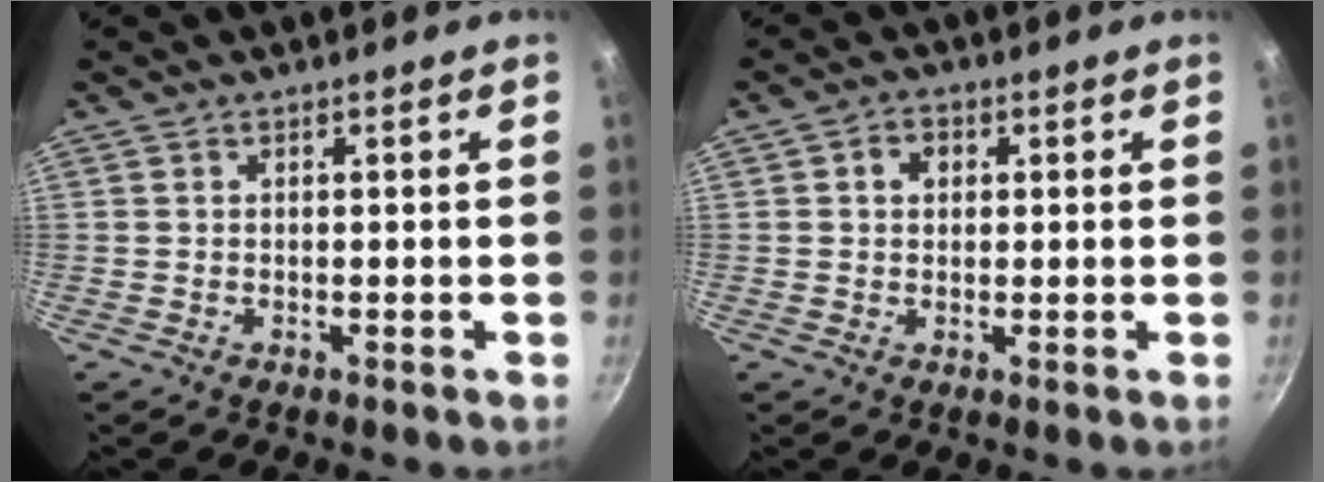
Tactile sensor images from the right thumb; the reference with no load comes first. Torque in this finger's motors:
{"motor_torque": [-0.74, 0.06, -0.13, 0.06, -0.01]}